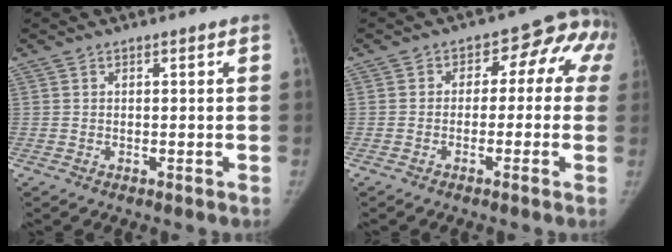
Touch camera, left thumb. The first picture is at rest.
{"total": 9.8, "force": [0.2, 7.2, 6.7], "torque": [-0.027, 0.042, -0.012]}